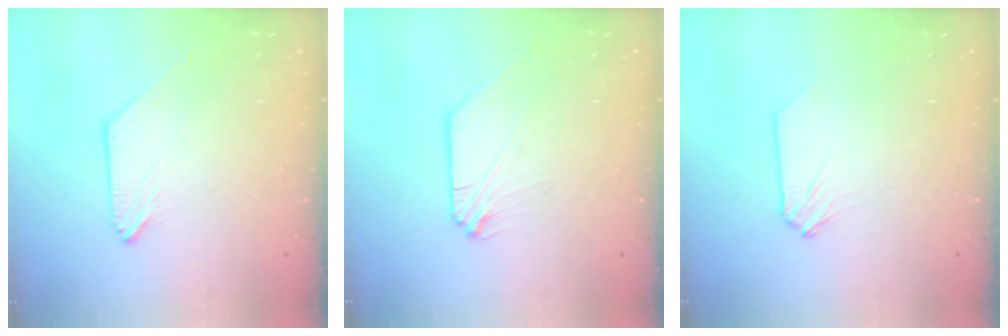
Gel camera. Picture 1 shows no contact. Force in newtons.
{"total": 0.0}
{"total": 0.0}